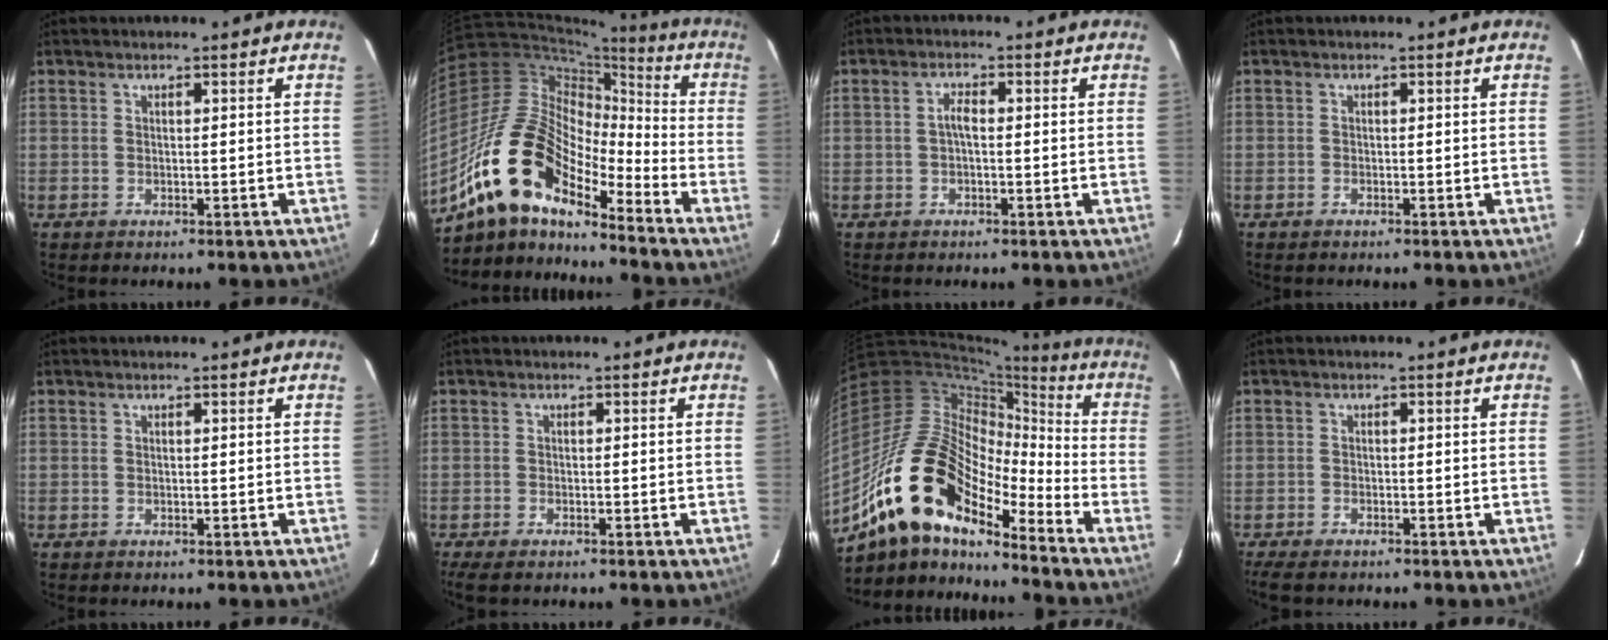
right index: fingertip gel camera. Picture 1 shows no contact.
{"total": 18.1, "force": [-13.6, 6.8, 9.8], "torque": [-0.172, -0.006, -0.270]}
{"total": 2.0, "force": [-0.3, 0.9, 1.8], "torque": [-0.035, 0.005, -0.005]}
{"total": 0.5, "force": [-0.4, 0.3, 0.0], "torque": [0.001, -0.002, -0.009]}
{"total": 0.0}
{"total": 3.6, "force": [-2.7, 1.3, 1.9], "torque": [-0.049, -0.014, -0.048]}
{"total": 20.4, "force": [-14.7, 8.2, 11.5], "torque": [-0.203, -0.015, -0.286]}
{"total": 4.6, "force": [-3.7, 1.5, 2.1], "torque": [-0.058, -0.019, -0.069]}